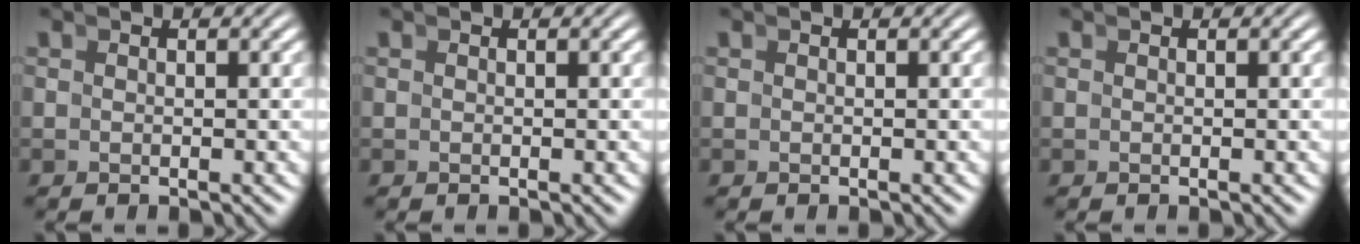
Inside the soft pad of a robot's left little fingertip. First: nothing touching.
{"total": 0.0}
{"total": 0.0}
{"total": 0.0}